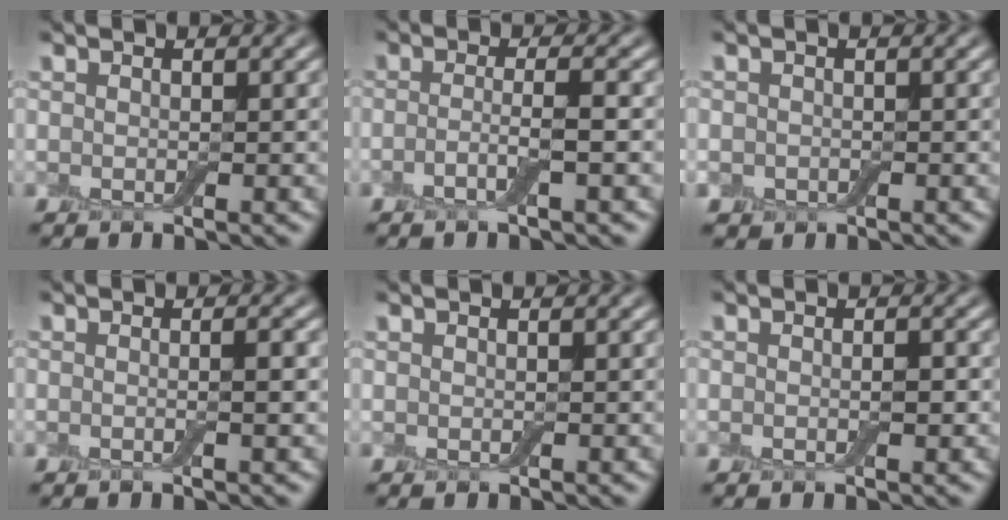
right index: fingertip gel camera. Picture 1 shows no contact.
{"total": 2.4, "force": [-0.9, 0.3, 2.2], "torque": [-0.040, 0.003, -0.026]}
{"total": 1.1, "force": [-0.4, 1.0, 0.2], "torque": [0.001, -0.005, -0.011]}
{"total": 1.9, "force": [-0.1, 0.5, 1.8], "torque": [-0.020, -0.003, -0.015]}
{"total": 0.0}
{"total": 1.2, "force": [-0.3, 0.3, 1.1], "torque": [-0.019, 0.000, -0.004]}